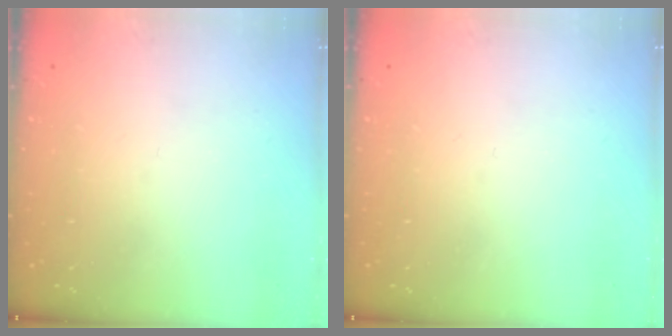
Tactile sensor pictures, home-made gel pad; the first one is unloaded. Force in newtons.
{"total": 0.0}